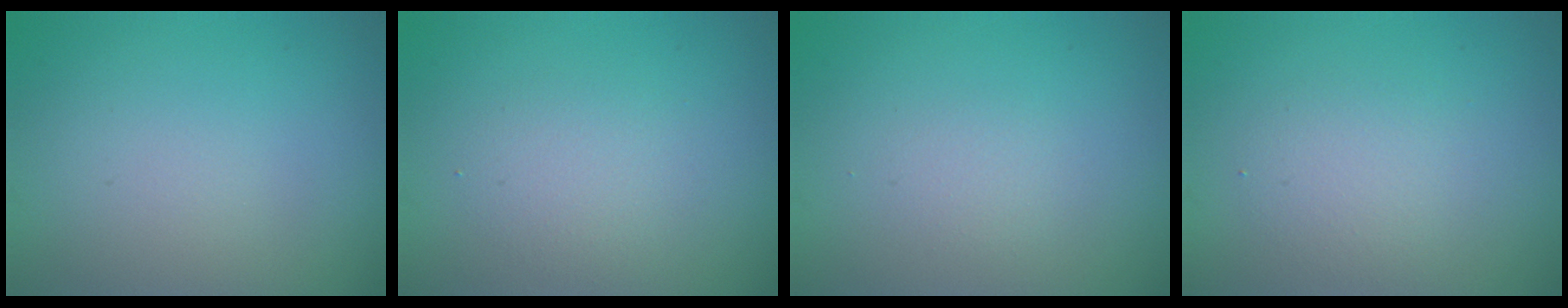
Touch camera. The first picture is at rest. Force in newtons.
{"total": 2.2, "press": 2.1, "slide": 0.2}
{"total": 1.0, "press": 1.0, "slide": 0.0}
{"total": 2.4, "press": 2.4, "slide": 0.2}